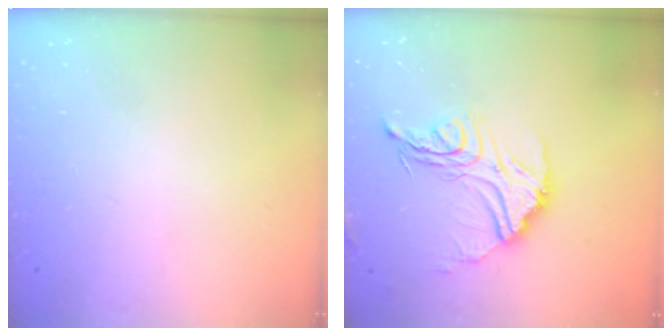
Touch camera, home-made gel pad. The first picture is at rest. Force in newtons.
{"total": 16.5, "press": 16.5, "slide": 1.2}